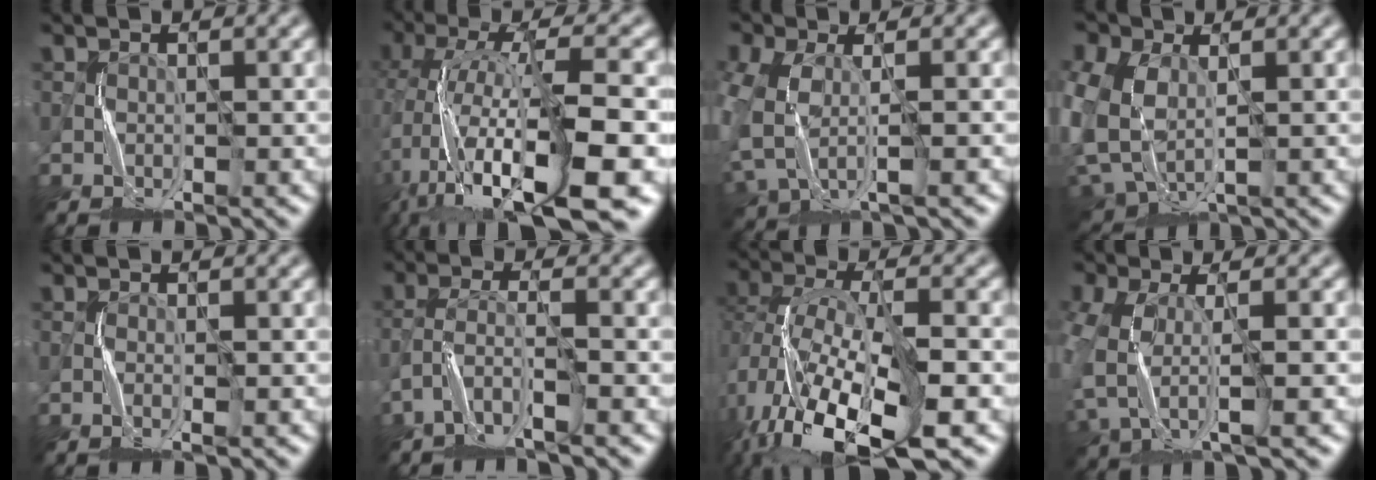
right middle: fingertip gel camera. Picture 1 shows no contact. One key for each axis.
{"total": 14.8, "fx": -5.1, "fy": 4.3, "fz": 13.2, "tx": -0.252, "ty": 0.004, "tz": -0.074}
{"total": 5.6, "fx": -0.9, "fy": 3.6, "fz": 4.2, "tx": -0.124, "ty": -0.024, "tz": -0.016}
{"total": 9.1, "fx": 0.4, "fy": 6.5, "fz": 6.4, "tx": -0.180, "ty": -0.015, "tz": 0.015}
{"total": 1.0, "fx": -0.5, "fy": 0.1, "fz": 0.8, "tx": -0.019, "ty": 0.002, "tz": -0.009}
{"total": 3.0, "fx": -2.2, "fy": 0.5, "fz": 2.0, "tx": -0.050, "ty": 0.004, "tz": -0.051}
{"total": 13.2, "fx": -6.0, "fy": 6.1, "fz": 10.0, "tx": -0.206, "ty": -0.016, "tz": -0.096}
{"total": 5.0, "fx": -1.1, "fy": 2.6, "fz": 4.1, "tx": -0.114, "ty": -0.023, "tz": -0.024}